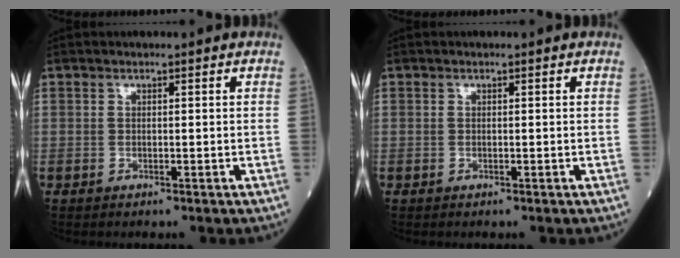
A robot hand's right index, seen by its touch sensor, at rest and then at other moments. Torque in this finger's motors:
{"motor_torque": [0.00, 0.00, 0.04, -0.01]}